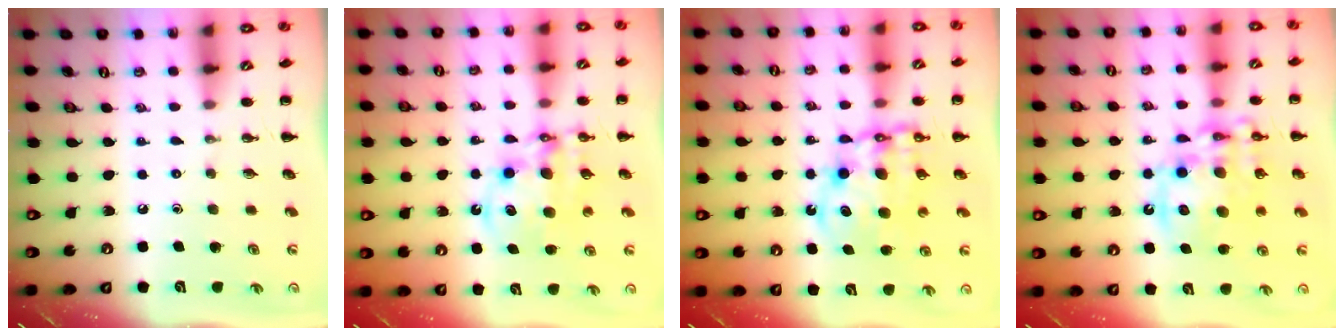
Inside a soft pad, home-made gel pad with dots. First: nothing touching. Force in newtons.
{"total": 11.8, "press": 11.5, "slide": 2.6}
{"total": 11.6, "press": 11.4, "slide": 2.5}
{"total": 16.5, "press": 16.1, "slide": 3.8}